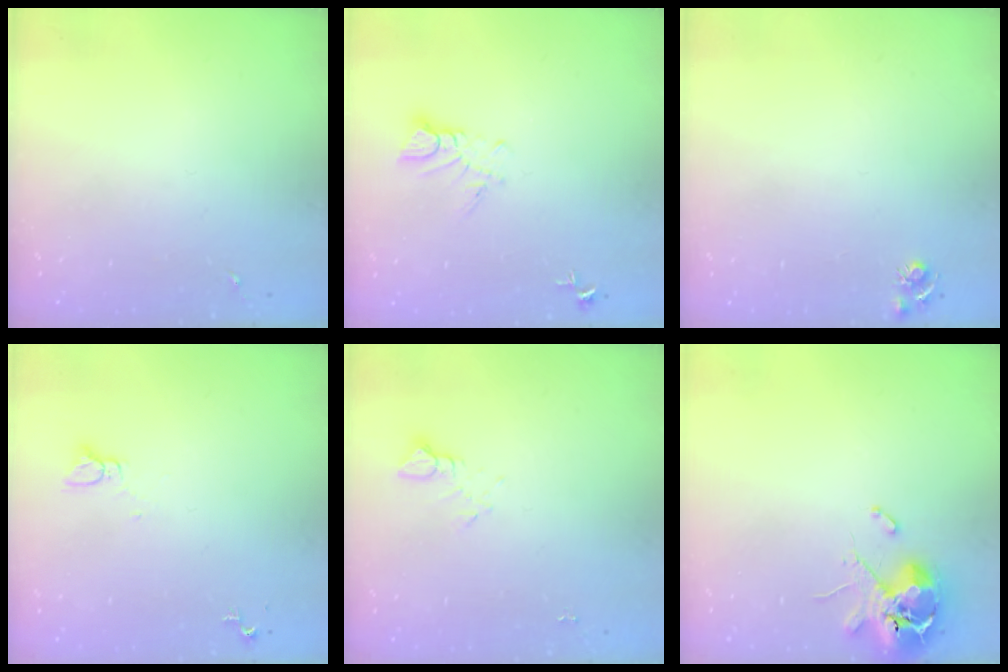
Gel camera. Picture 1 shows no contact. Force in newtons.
{"total": 5.0, "press": 5.0, "slide": 0.3}
{"total": 4.8, "press": 4.7, "slide": 0.7}
{"total": 2.2, "press": 2.2, "slide": 0.1}
{"total": 4.0, "press": 4.0, "slide": 0.4}
{"total": 10.7, "press": 10.6, "slide": 1.6}